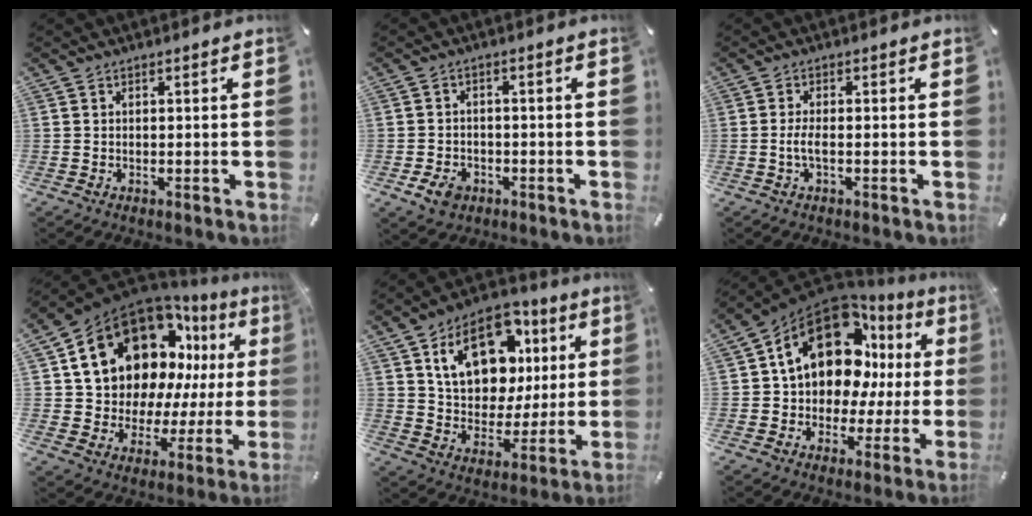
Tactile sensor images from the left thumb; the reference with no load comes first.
{"total": 4.9, "force": [-2.5, 3.6, 2.1], "torque": [-0.052, 0.008, -0.049]}
{"total": 3.2, "force": [-0.8, 0.8, 3.0], "torque": [-0.067, -0.003, -0.018]}
{"total": 21.2, "force": [11.1, 14.1, 11.3], "torque": [-0.170, -0.083, 0.214]}
{"total": 18.3, "force": [8.2, 12.7, 10.2], "torque": [-0.163, -0.023, 0.151]}
{"total": 17.9, "force": [7.8, 12.0, 10.8], "torque": [-0.196, -0.055, 0.134]}